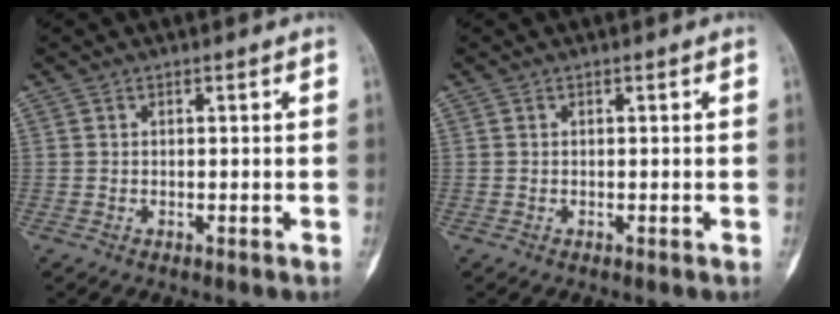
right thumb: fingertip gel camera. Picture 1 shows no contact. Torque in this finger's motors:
{"motor_torque": [0.04, 0.01, 0.06, -0.05, 0.00]}